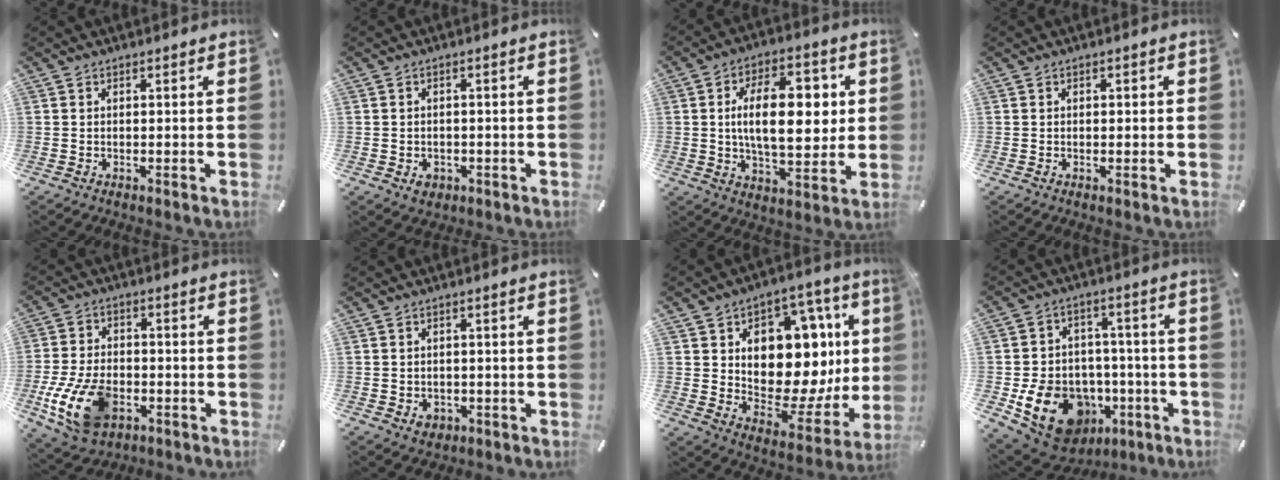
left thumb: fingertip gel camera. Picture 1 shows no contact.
{"total": 3.0, "force": [-1.0, 2.6, 1.2], "torque": [-0.013, 0.000, -0.019]}
{"total": 17.1, "force": [2.4, 9.2, 14.3], "torque": [-0.219, 0.002, 0.036]}
{"total": 0.6, "force": [0.0, 0.5, 0.3], "torque": [-0.006, 0.002, -0.002]}
{"total": 14.4, "force": [-5.0, 9.2, 9.9], "torque": [-0.203, 0.012, -0.086]}
{"total": 3.2, "force": [-0.8, 2.8, 1.3], "torque": [-0.014, 0.002, -0.017]}
{"total": 17.7, "force": [5.0, 11.7, 12.3], "torque": [-0.161, -0.061, 0.083]}
{"total": 17.7, "force": [-6.2, 13.5, 9.5], "torque": [-0.148, 0.031, -0.085]}